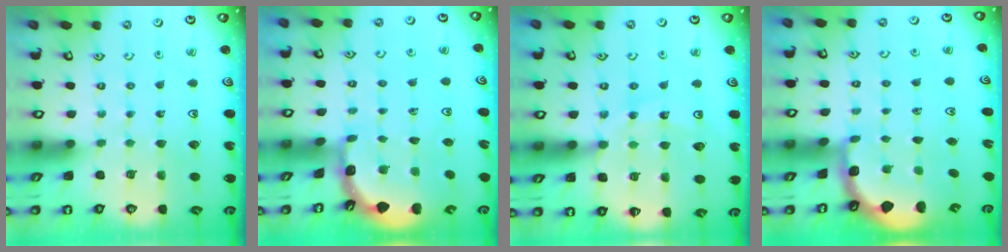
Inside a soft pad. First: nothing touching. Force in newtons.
{"total": 1.7, "press": 1.6, "slide": 0.1}
{"total": 12.9, "press": 12.4, "slide": 3.4}
{"total": 1.8, "press": 1.7, "slide": 0.4}